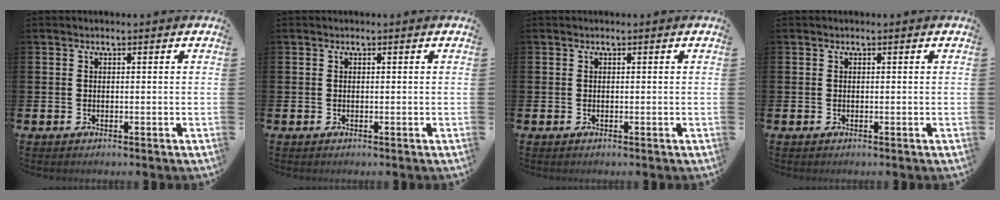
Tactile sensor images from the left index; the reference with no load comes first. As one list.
[{"total": 0.0}, {"total": 0.0}, {"total": 0.0}]